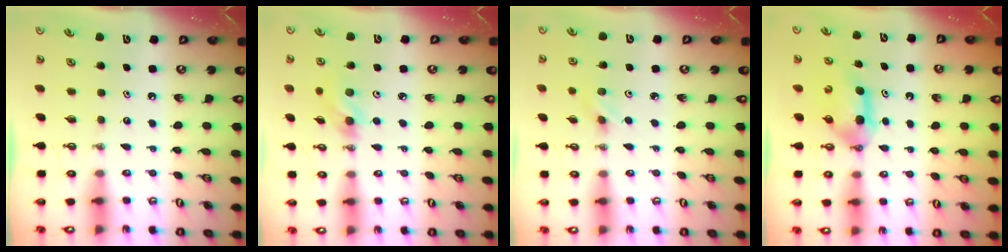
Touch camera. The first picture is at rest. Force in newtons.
{"total": 5.9, "press": 5.5, "slide": 2.1}
{"total": 2.9, "press": 2.6, "slide": 1.4}
{"total": 4.7, "press": 4.5, "slide": 1.1}